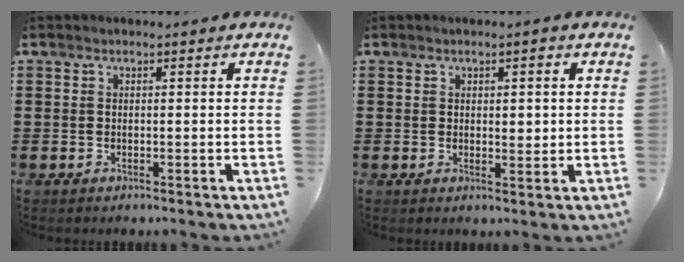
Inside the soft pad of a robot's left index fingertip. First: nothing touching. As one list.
[{"total": 2.0, "force": [0.7, 1.1, 1.4], "torque": [-0.013, 0.000, 0.007]}]